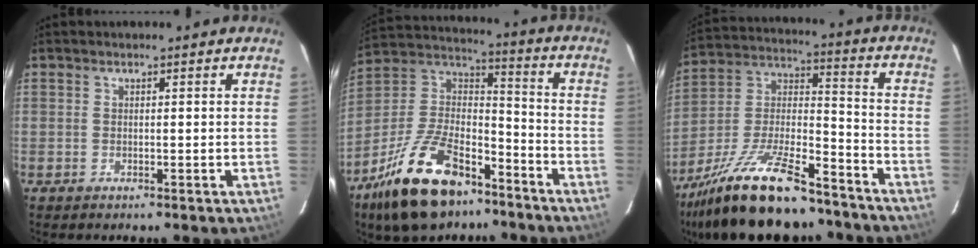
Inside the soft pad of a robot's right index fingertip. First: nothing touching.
{"total": 22.5, "force": [-14.3, 10.9, 13.4], "torque": [-0.275, 0.011, -0.243]}
{"total": 24.7, "force": [-18.5, 7.4, 14.5], "torque": [-0.276, -0.007, -0.299]}